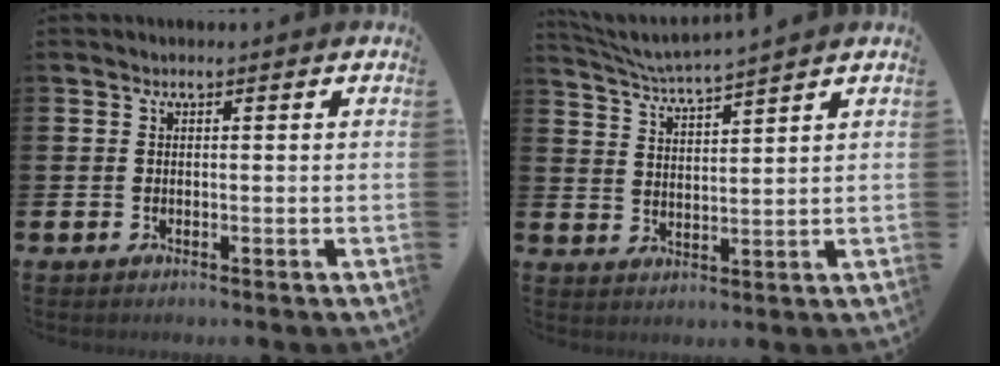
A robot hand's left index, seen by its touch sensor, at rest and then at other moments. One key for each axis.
{"total": 4.4, "fx": 4.3, "fy": -0.5, "fz": 0.9, "tx": -0.038, "ty": -0.027, "tz": 0.076}